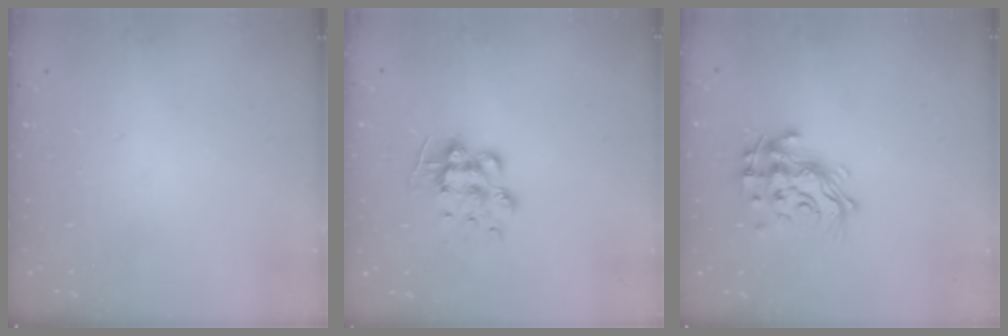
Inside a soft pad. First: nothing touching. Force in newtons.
{"total": 9.8, "press": 9.8, "slide": 0.5}
{"total": 15.4, "press": 15.3, "slide": 1.2}